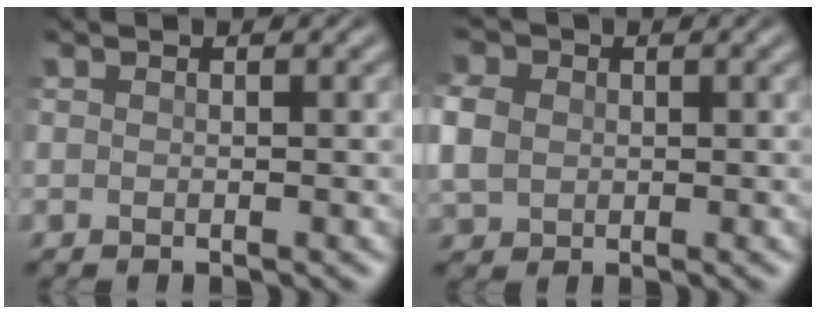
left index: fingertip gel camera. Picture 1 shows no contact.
{"total": 3.8, "force": [0.2, 3.3, 2.0], "torque": [-0.070, 0.006, 0.000]}